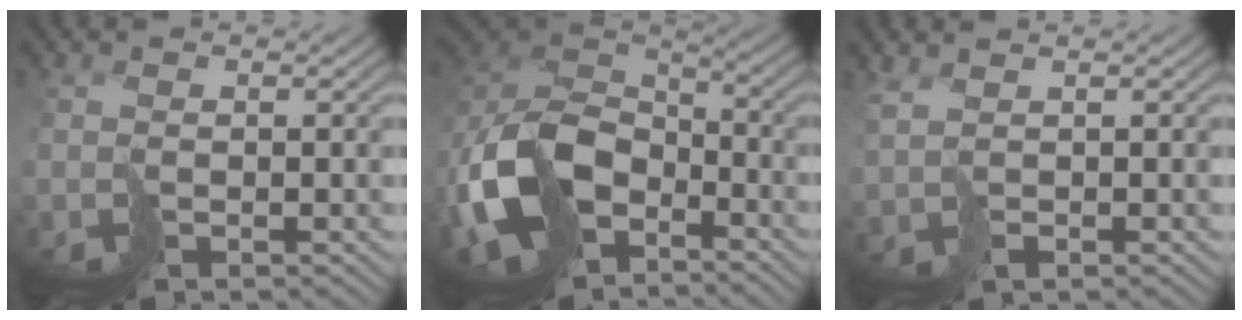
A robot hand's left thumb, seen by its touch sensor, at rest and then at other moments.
{"total": 14.2, "force": [-5.8, 9.5, 8.8], "torque": [-0.224, -0.026, -0.123]}
{"total": 2.2, "force": [2.0, 0.4, 0.9], "torque": [-0.021, 0.004, 0.038]}